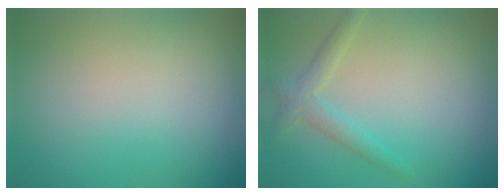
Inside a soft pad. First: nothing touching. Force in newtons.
{"total": 2.0, "press": 2.0, "slide": 0.2}